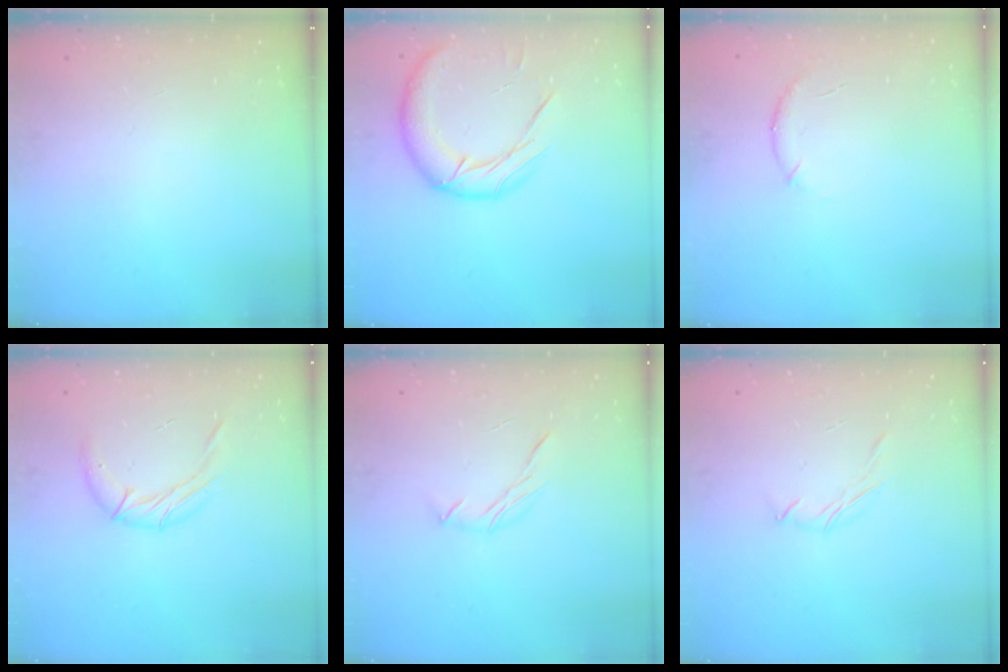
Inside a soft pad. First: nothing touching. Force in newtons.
{"total": 15.6, "press": 15.4, "slide": 2.7}
{"total": 5.7, "press": 5.6, "slide": 1.3}
{"total": 9.5, "press": 9.5, "slide": 0.7}
{"total": 5.7, "press": 5.6, "slide": 1.1}
{"total": 3.6, "press": 3.5, "slide": 0.8}